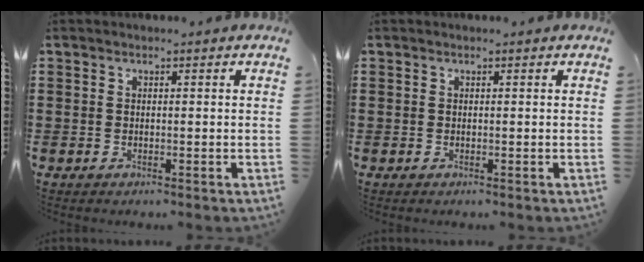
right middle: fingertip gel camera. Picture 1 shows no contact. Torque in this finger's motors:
{"motor_torque": [0.00, -0.30, 0.01, 0.00]}